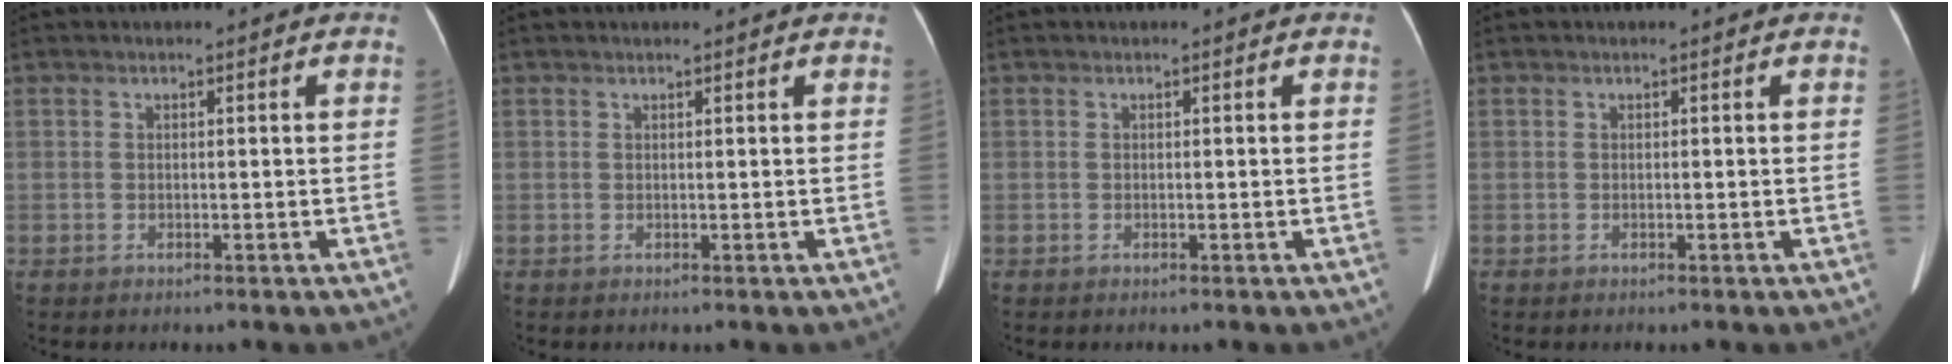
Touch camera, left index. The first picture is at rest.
{"total": 1.4, "force": [1.2, 0.1, 0.6], "torque": [-0.009, 0.017, 0.019]}
{"total": 0.0}
{"total": 0.0}